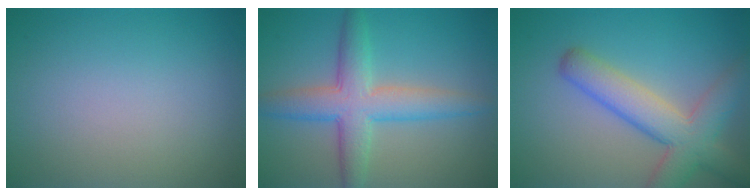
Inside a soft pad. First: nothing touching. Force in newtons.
{"total": 5.7, "press": 5.7, "slide": 0.2}
{"total": 6.3, "press": 6.3, "slide": 0.4}